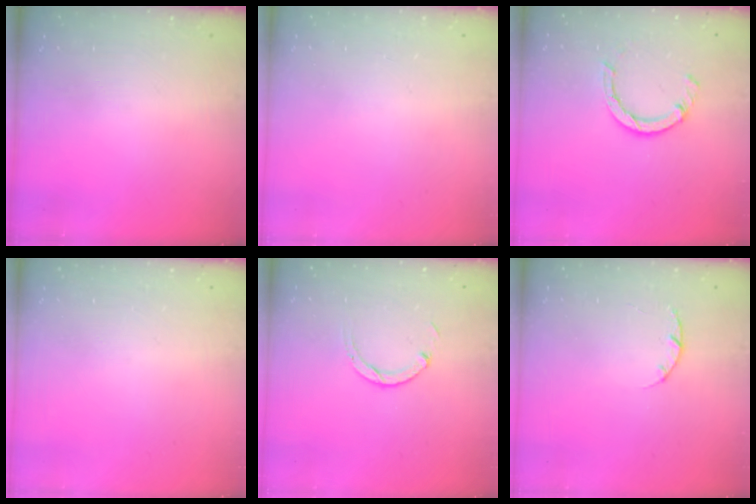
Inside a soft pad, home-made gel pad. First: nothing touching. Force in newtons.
{"total": 2.6, "press": 2.6, "slide": 0.2}
{"total": 5.8, "press": 5.8, "slide": 0.8}
{"total": 0.0}
{"total": 3.0, "press": 2.9, "slide": 0.4}
{"total": 2.0, "press": 1.9, "slide": 0.4}